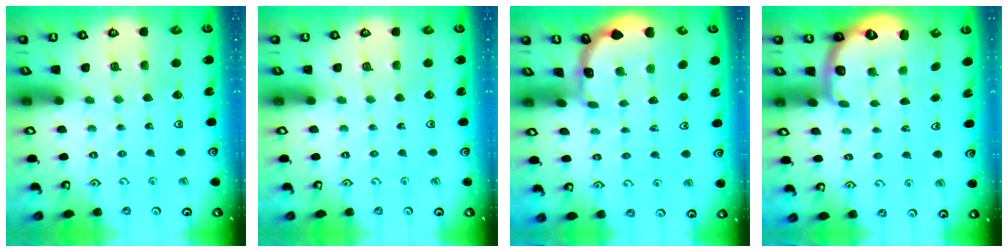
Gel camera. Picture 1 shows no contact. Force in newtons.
{"total": 0.0}
{"total": 1.0, "press": 1.0, "slide": 0.1}
{"total": 2.5, "press": 2.0, "slide": 1.5}